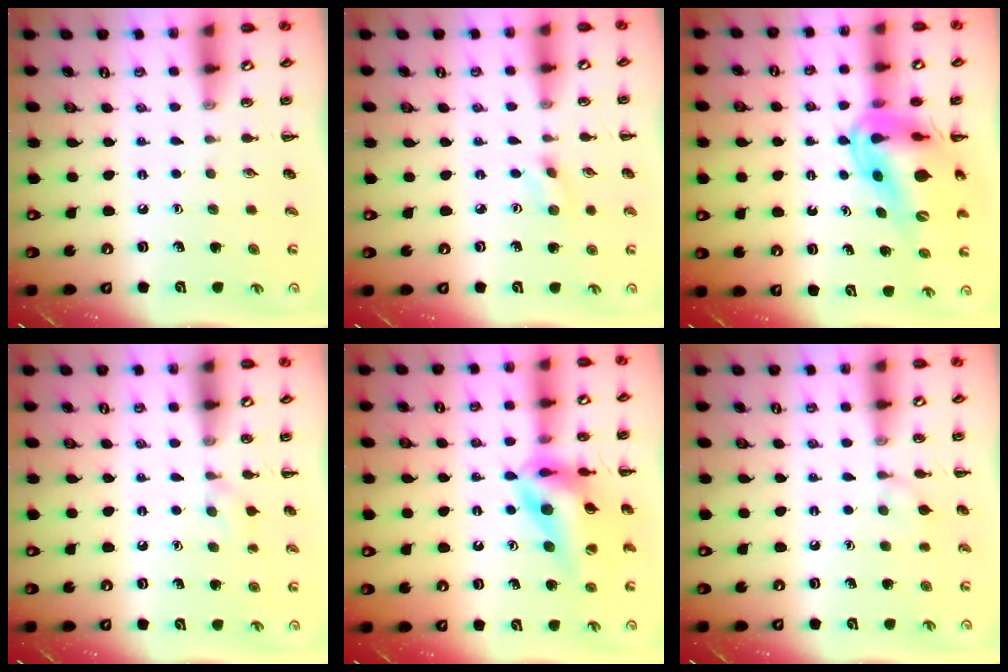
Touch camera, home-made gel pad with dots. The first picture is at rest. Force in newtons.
{"total": 1.7, "press": 1.6, "slide": 0.7}
{"total": 16.8, "press": 16.1, "slide": 5.1}
{"total": 6.3, "press": 6.0, "slide": 1.9}
{"total": 14.9, "press": 14.2, "slide": 4.7}
{"total": 5.9, "press": 5.6, "slide": 1.9}